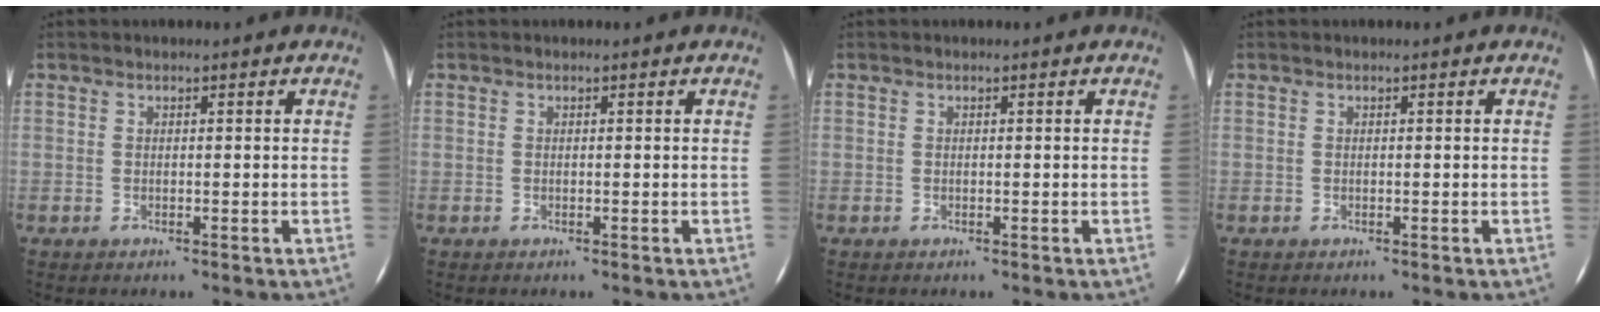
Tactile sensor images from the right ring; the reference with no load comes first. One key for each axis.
{"total": 0.0}
{"total": 0.0}
{"total": 0.0}